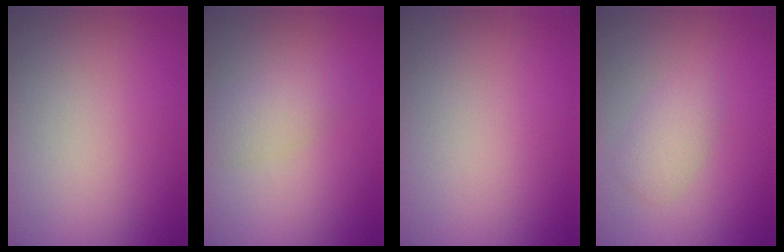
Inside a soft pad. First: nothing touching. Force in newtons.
{"total": 2.3, "press": 2.3, "slide": 0.1}
{"total": 0.0}
{"total": 2.0, "press": 2.0, "slide": 0.0}